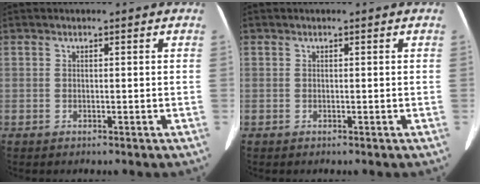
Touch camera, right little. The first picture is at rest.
{"total": 0.0}